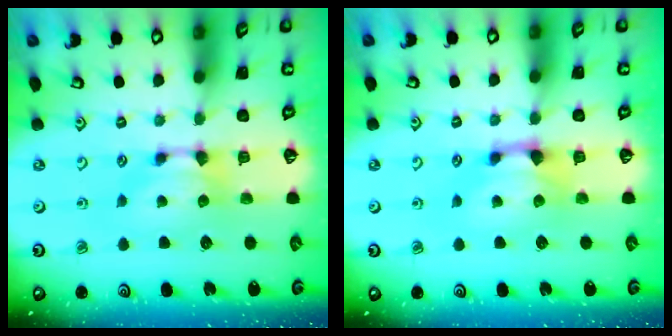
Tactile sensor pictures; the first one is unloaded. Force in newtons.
{"total": 1.1, "press": 0.5, "slide": 1.0}